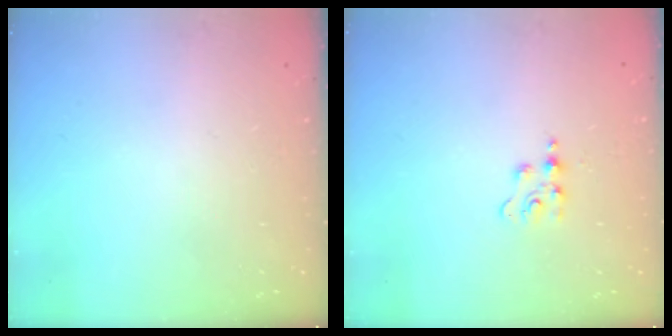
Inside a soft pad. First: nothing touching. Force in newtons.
{"total": 3.4, "press": 3.4, "slide": 0.4}